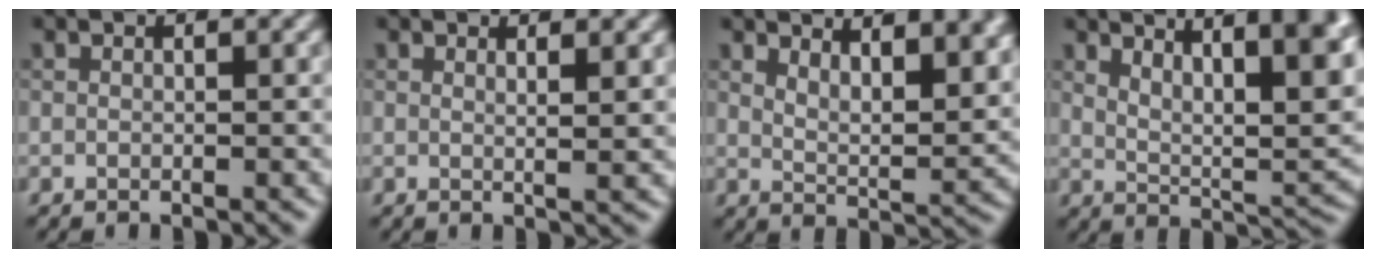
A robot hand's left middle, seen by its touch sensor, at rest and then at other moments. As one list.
[{"total": 1.9, "force": [0.8, 0.6, 1.6], "torque": [-0.015, 0.005, 0.005]}, {"total": 8.7, "force": [5.2, 3.3, 6.2], "torque": [-0.053, 0.017, 0.070]}, {"total": 10.5, "force": [5.0, 3.6, 8.4], "torque": [-0.096, 0.012, 0.079]}]